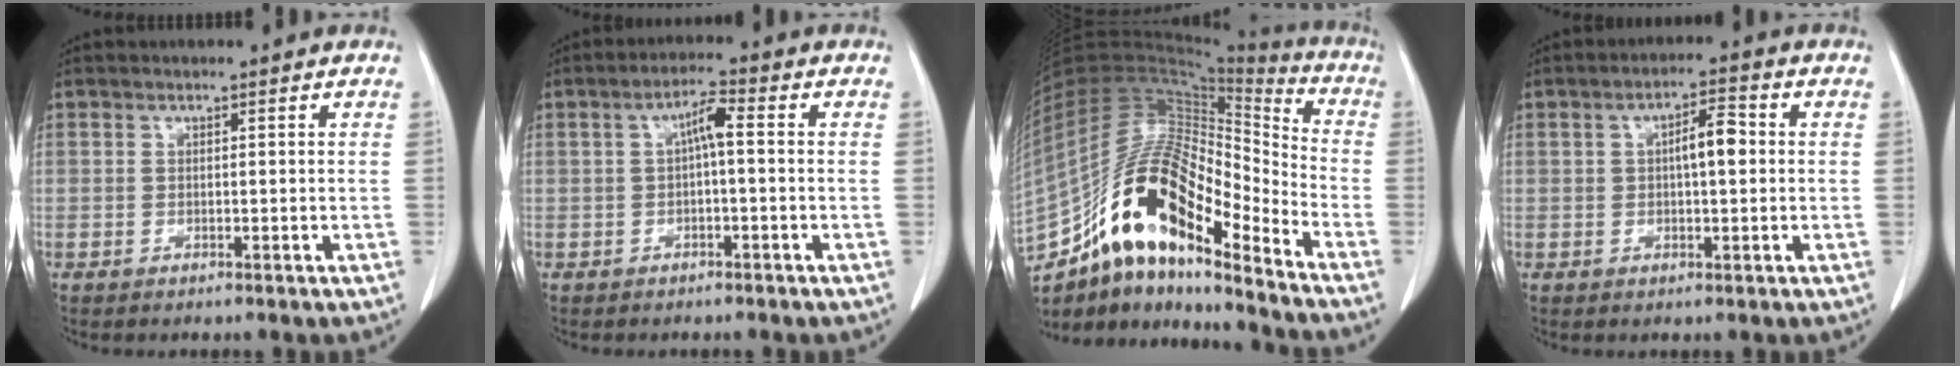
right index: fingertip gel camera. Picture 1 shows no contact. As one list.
[{"total": 3.6, "force": [0.2, 0.5, 3.6], "torque": [-0.061, 0.013, 0.002]}, {"total": 20.9, "force": [-13.7, 5.7, 14.7], "torque": [-0.296, 0.028, -0.241]}, {"total": 4.8, "force": [0.6, 1.4, 4.6], "torque": [-0.074, 0.014, 0.009]}]